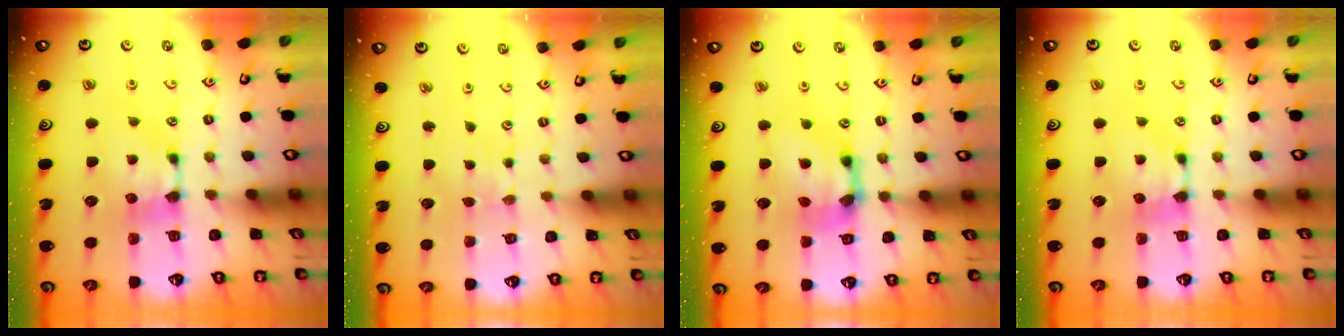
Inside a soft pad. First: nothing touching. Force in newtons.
{"total": 2.1, "press": 2.1, "slide": 0.1}
{"total": 6.1, "press": 5.4, "slide": 2.9}
{"total": 0.0}